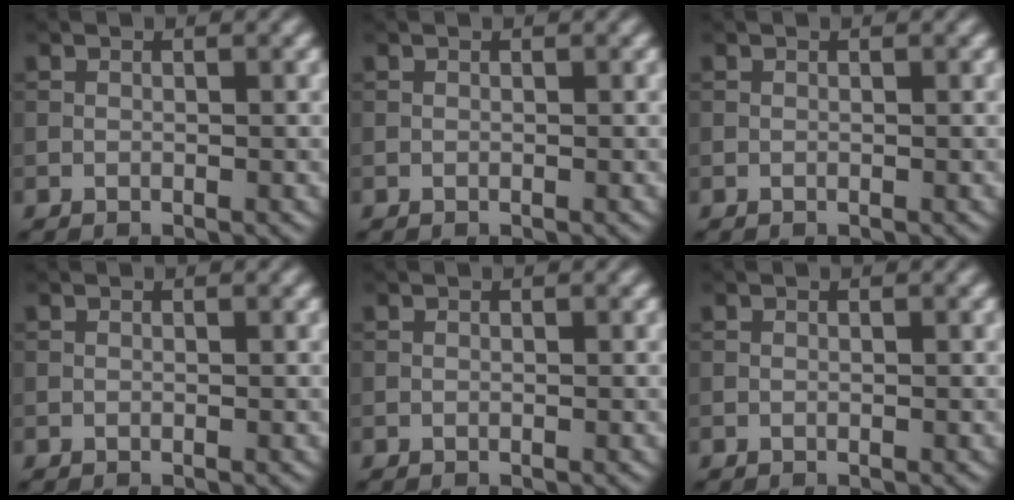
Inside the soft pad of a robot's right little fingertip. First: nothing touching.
{"total": 0.0}
{"total": 0.0}
{"total": 0.0}
{"total": 0.0}
{"total": 0.0}